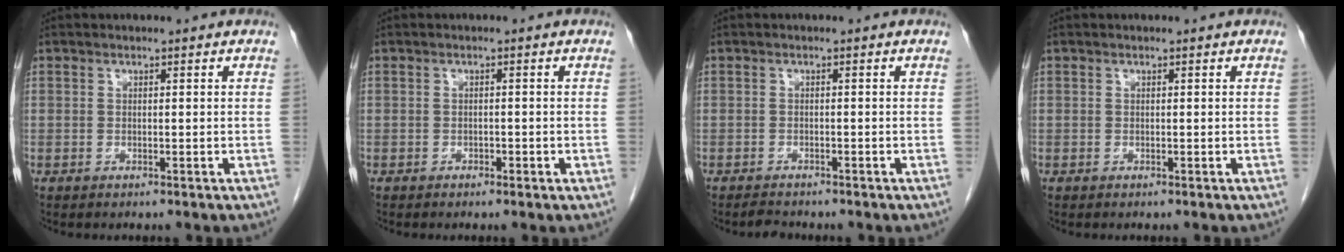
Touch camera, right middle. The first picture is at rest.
{"total": 0.9, "force": [-0.4, 0.5, 0.7], "torque": [-0.010, 0.002, -0.004]}
{"total": 1.6, "force": [-1.5, 0.4, 0.3], "torque": [-0.015, -0.006, -0.022]}
{"total": 0.0}